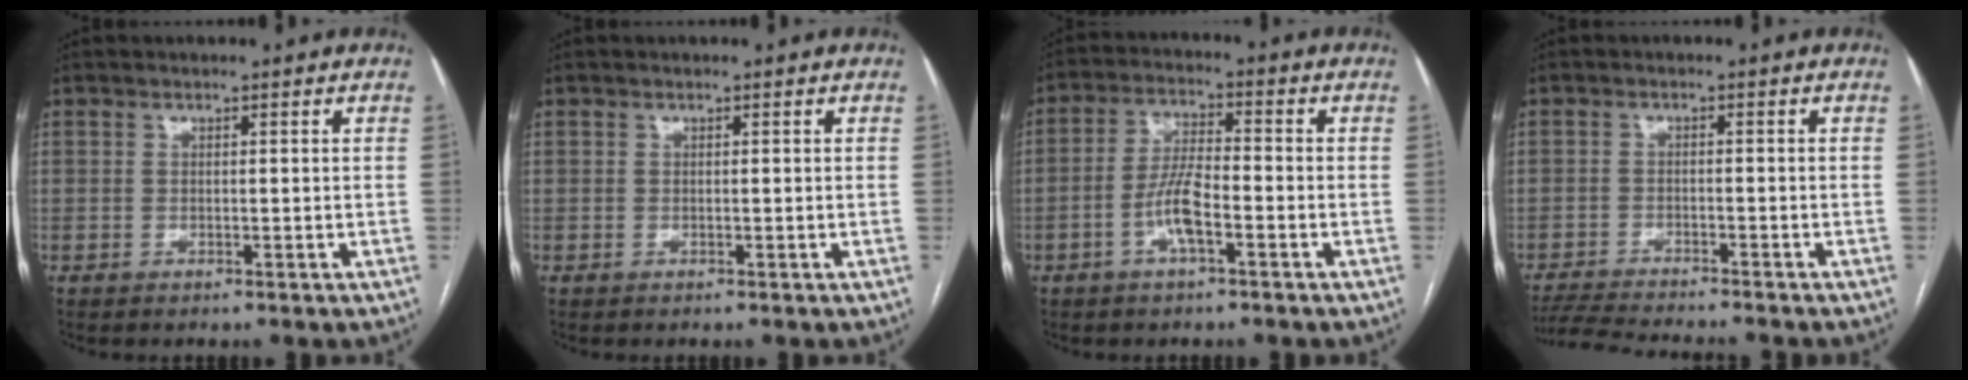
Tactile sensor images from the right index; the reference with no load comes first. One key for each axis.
{"total": 0.0}
{"total": 6.4, "fx": -2.5, "fy": 1.5, "fz": 5.7, "tx": -0.120, "ty": 0.007, "tz": -0.048}
{"total": 9.6, "fx": -9.0, "fy": 0.5, "fz": 3.5, "tx": -0.056, "ty": -0.010, "tz": -0.141}